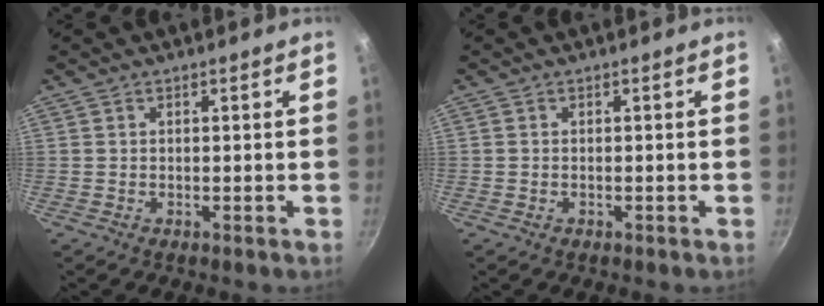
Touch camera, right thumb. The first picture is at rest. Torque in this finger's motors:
{"motor_torque": [-0.26, 0.00, -0.18, 0.13, -0.01]}